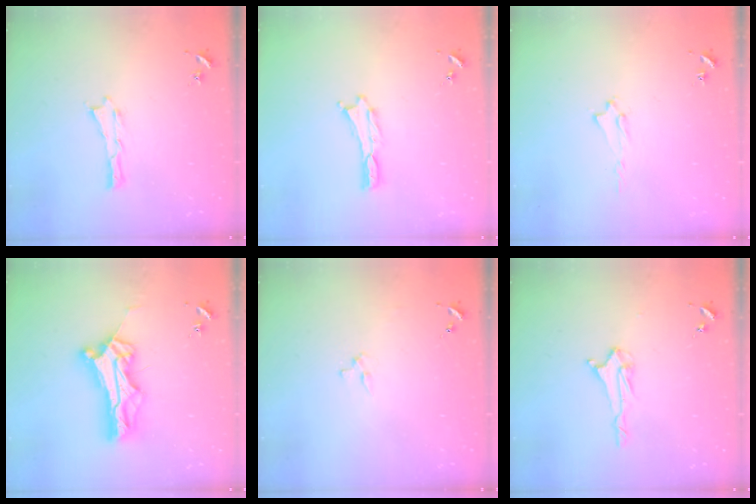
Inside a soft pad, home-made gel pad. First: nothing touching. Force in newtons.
{"total": 0.0}
{"total": 1.6, "press": 1.6, "slide": 0.2}
{"total": 9.9, "press": 9.9, "slide": 0.8}
{"total": 2.3, "press": 2.3, "slide": 0.3}
{"total": 2.1, "press": 2.0, "slide": 0.4}